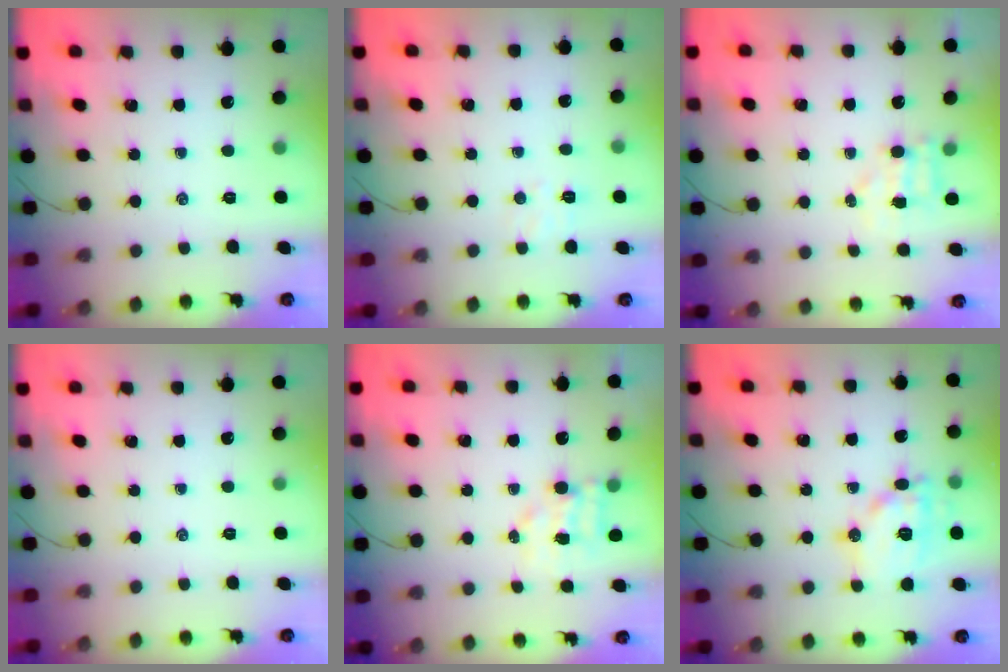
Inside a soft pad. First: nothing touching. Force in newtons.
{"total": 4.7, "press": 4.5, "slide": 1.1}
{"total": 4.0, "press": 4.0, "slide": 0.6}
{"total": 0.0}
{"total": 4.5, "press": 4.5, "slide": 0.5}
{"total": 14.0, "press": 13.9, "slide": 1.1}